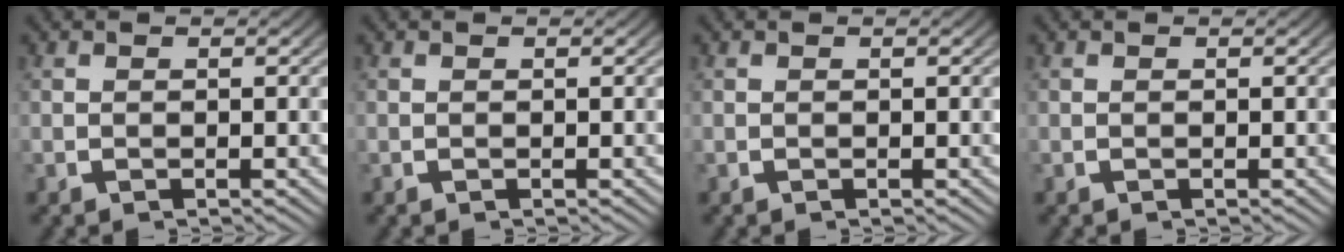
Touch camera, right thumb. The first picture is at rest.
{"total": 0.0}
{"total": 0.0}
{"total": 0.0}